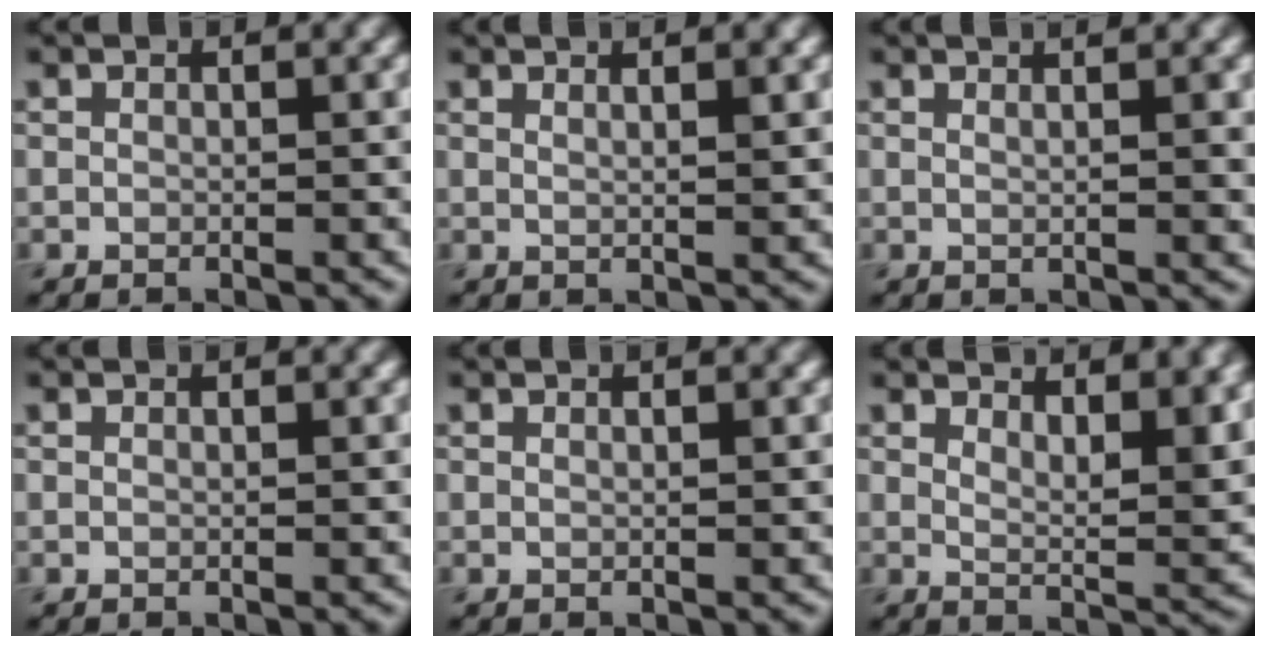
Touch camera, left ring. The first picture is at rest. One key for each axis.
{"total": 3.5, "fx": 1.7, "fy": 1.4, "fz": 2.7, "tx": -0.007, "ty": 0.010, "tz": -0.004}
{"total": 3.6, "fx": 1.7, "fy": 1.3, "fz": 2.9, "tx": -0.015, "ty": 0.007, "tz": -0.002}
{"total": 0.6, "fx": 0.4, "fy": 0.2, "fz": 0.4, "tx": -0.002, "ty": 0.000, "tz": 0.001}
{"total": 1.2, "fx": 0.6, "fy": 0.4, "fz": 0.9, "tx": -0.005, "ty": 0.003, "tz": 0.000}
{"total": 7.2, "fx": 4.5, "fy": 2.4, "fz": 5.1, "tx": -0.058, "ty": 0.004, "tz": 0.066}